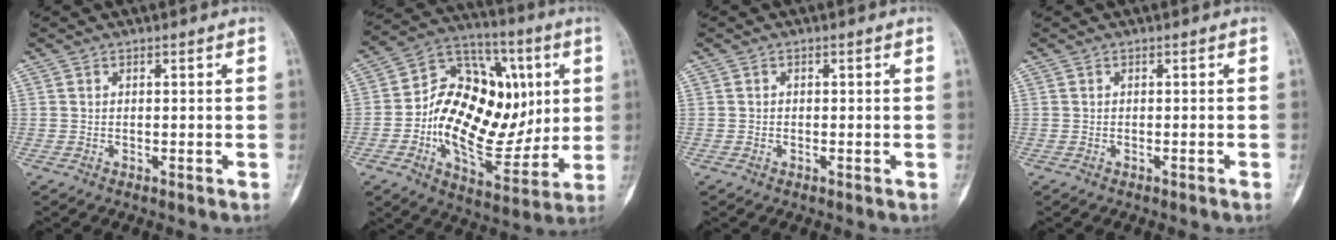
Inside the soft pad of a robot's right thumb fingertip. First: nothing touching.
{"total": 24.5, "force": [0.9, 15.0, 19.3], "torque": [-0.276, 0.006, 0.018]}
{"total": 0.0}
{"total": 0.0}